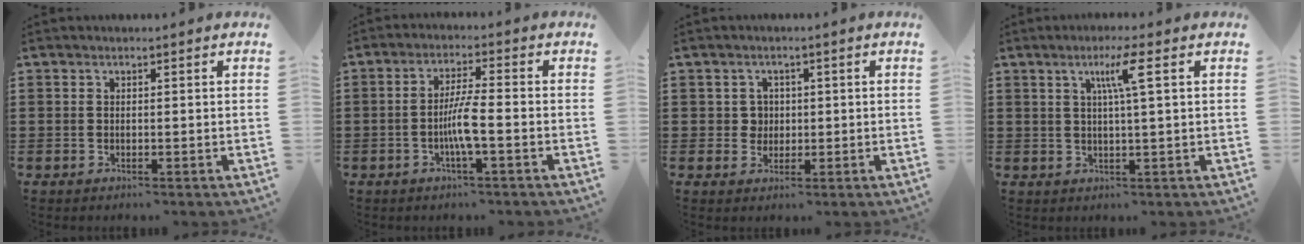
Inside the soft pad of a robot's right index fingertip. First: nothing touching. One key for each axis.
{"total": 5.1, "fx": -1.5, "fy": 0.3, "fz": 4.8, "tx": -0.093, "ty": -0.004, "tz": -0.032}
{"total": 2.4, "fx": 0.3, "fy": 2.2, "fz": 0.8, "tx": -0.025, "ty": 0.009, "tz": 0.004}
{"total": 5.0, "fx": 1.8, "fy": -0.2, "fz": 4.6, "tx": -0.094, "ty": 0.000, "tz": 0.025}